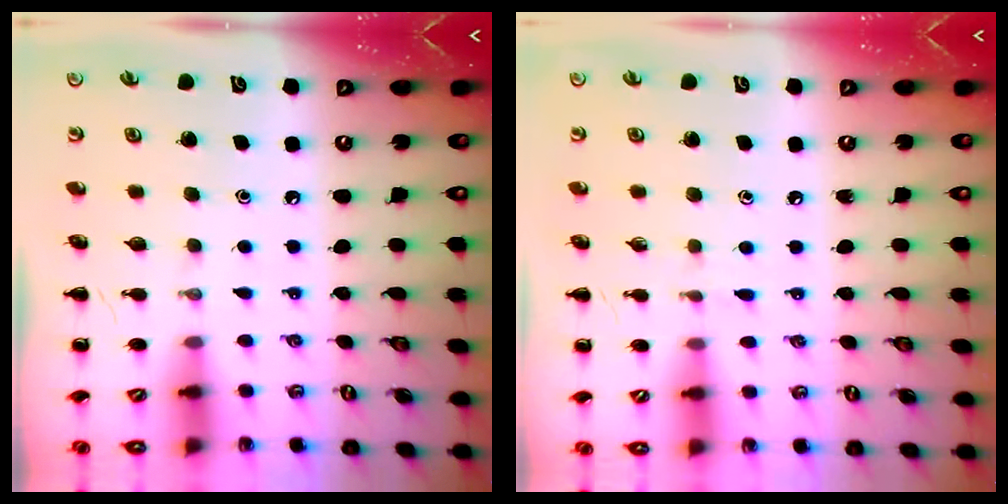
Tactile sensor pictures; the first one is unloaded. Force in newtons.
{"total": 4.3, "press": 3.9, "slide": 1.7}